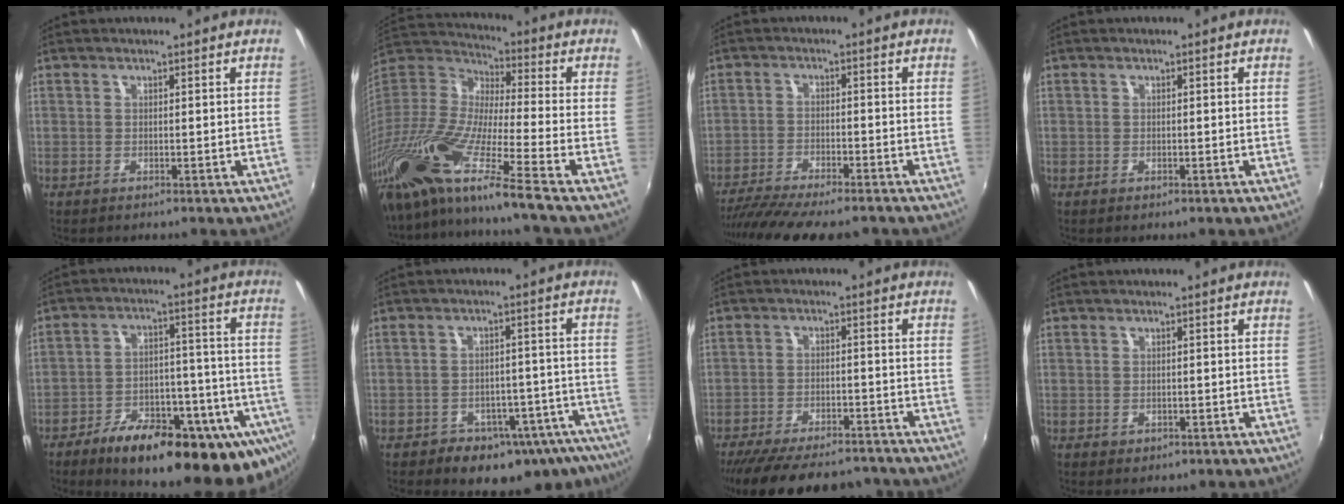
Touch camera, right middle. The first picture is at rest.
{"total": 23.9, "force": [-17.7, -0.2, 16.1], "torque": [-0.288, -0.065, -0.340]}
{"total": 14.4, "force": [-12.2, 2.5, 7.1], "torque": [-0.150, -0.042, -0.192]}
{"total": 1.1, "force": [-0.6, 0.8, 0.5], "torque": [-0.010, -0.006, -0.011]}
{"total": 27.8, "force": [-16.9, 11.0, 19.1], "torque": [-0.277, -0.012, -0.226]}
{"total": 14.2, "force": [-9.4, 8.5, 6.4], "torque": [-0.107, 0.016, -0.103]}
{"total": 19.6, "force": [-16.4, 6.5, 8.6], "torque": [-0.179, -0.021, -0.226]}
{"total": 2.3, "force": [-0.9, 1.8, 1.1], "torque": [-0.021, -0.007, -0.011]}